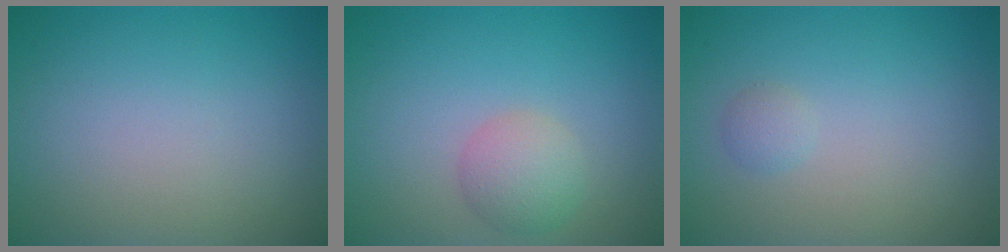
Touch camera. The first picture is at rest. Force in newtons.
{"total": 2.7, "press": 2.7, "slide": 0.2}
{"total": 0.8, "press": 0.8, "slide": 0.1}